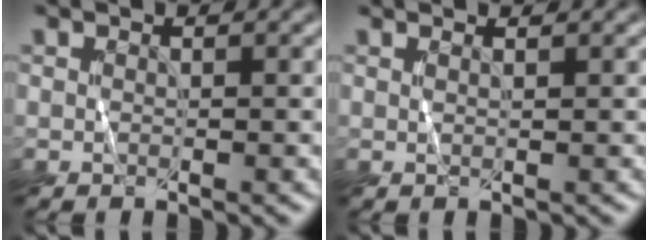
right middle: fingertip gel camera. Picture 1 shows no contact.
{"total": 0.7, "force": [0.5, -0.3, 0.3], "torque": [-0.008, -0.001, 0.007]}